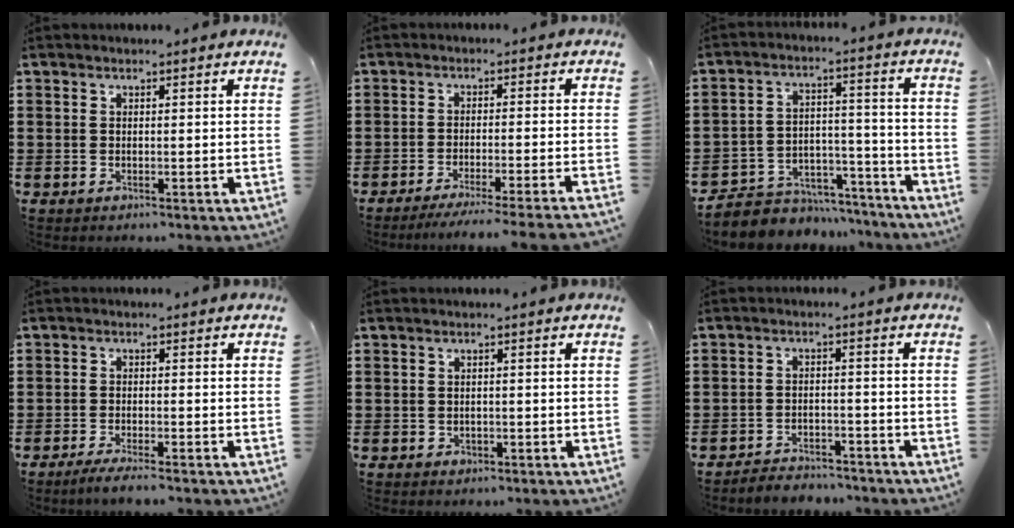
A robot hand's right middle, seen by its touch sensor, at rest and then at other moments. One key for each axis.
{"total": 3.5, "fx": -3.0, "fy": -0.7, "fz": 1.7, "tx": -0.027, "ty": -0.008, "tz": -0.061}
{"total": 5.5, "fx": -5.1, "fy": 2.1, "fz": 0.3, "tx": -0.007, "ty": 0.018, "tz": -0.101}
{"total": 2.0, "fx": -1.8, "fy": -0.2, "fz": 1.0, "tx": -0.015, "ty": 0.001, "tz": -0.034}
{"total": 0.5, "fx": -0.1, "fy": 0.4, "fz": 0.2, "tx": -0.007, "ty": 0.001, "tz": -0.002}
{"total": 3.1, "fx": -3.1, "fy": 0.4, "fz": -0.2, "tx": -0.004, "ty": 0.001, "tz": -0.067}